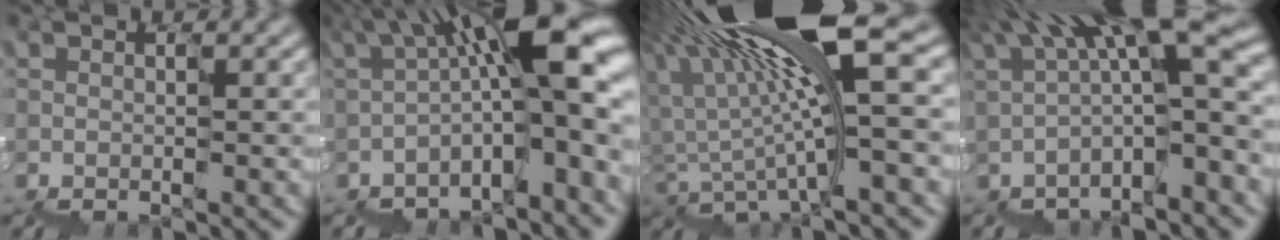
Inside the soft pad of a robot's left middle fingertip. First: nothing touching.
{"total": 11.3, "force": [-1.3, 3.3, 10.7], "torque": [-0.157, 0.041, -0.014]}
{"total": 11.8, "force": [4.1, 3.0, 10.6], "torque": [-0.212, 0.016, 0.080]}
{"total": 10.2, "force": [1.9, 2.5, 9.7], "torque": [-0.153, 0.032, 0.044]}